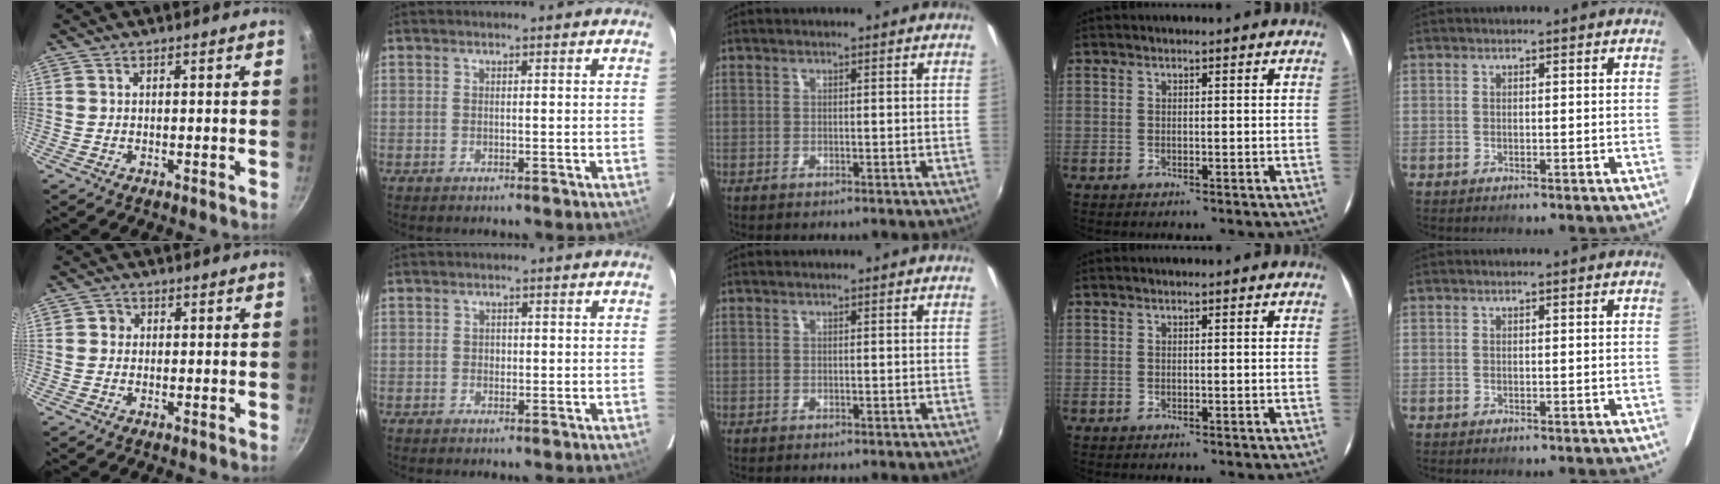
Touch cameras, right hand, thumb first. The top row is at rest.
{"thumb": {"total": 1.9, "force": [0.1, 1.8, 0.5], "torque": [0.003, 0.002, -0.004]}, "index": {"total": 1.1, "force": [-0.2, 1.1, 0.2], "torque": [0.000, 0.001, -0.002]}}